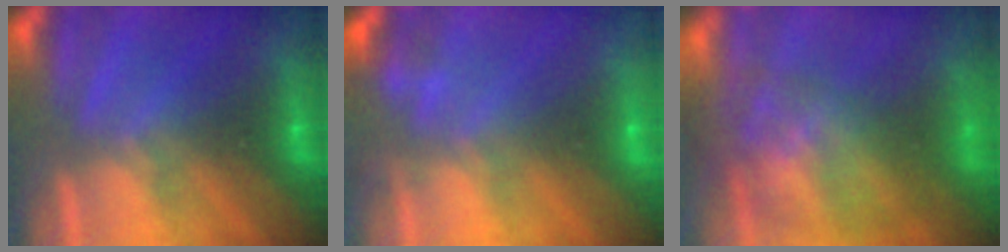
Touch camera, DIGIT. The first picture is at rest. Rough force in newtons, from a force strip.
{"total": 2.2}
{"total": 7.6}